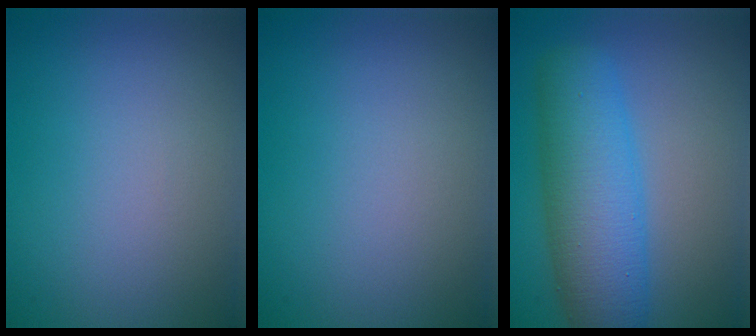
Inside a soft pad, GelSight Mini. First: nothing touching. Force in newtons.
{"total": 0.0}
{"total": 7.6, "press": 7.6, "slide": 0.2}